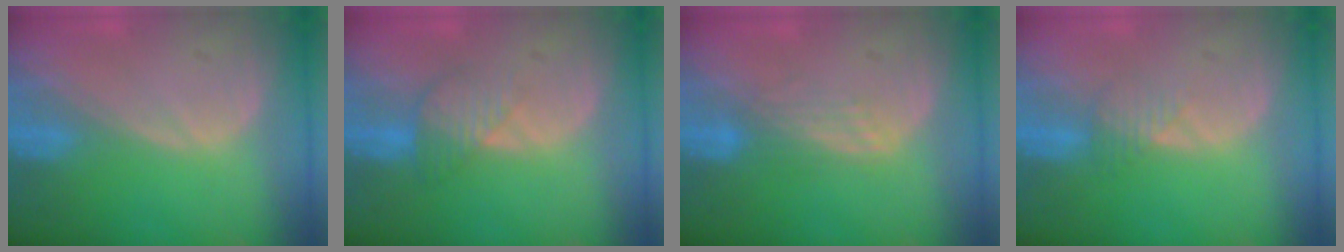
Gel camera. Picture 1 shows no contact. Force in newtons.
{"total": 4.3, "press": 3.7, "slide": 2.1}
{"total": 3.1, "press": 2.6, "slide": 1.7}
{"total": 2.1, "press": 2.1, "slide": 0.2}